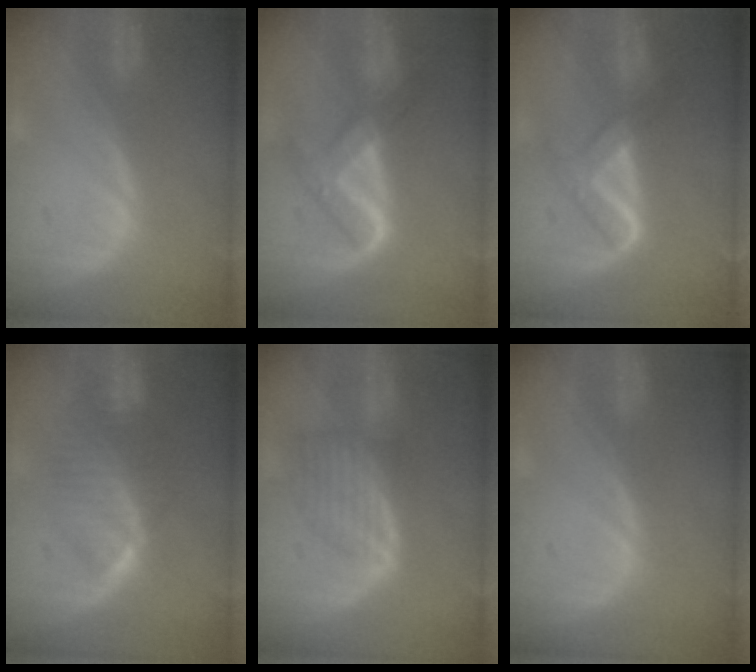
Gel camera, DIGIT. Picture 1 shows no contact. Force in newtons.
{"total": 6.1, "press": 6.1, "slide": 0.2}
{"total": 5.3, "press": 5.2, "slide": 1.1}
{"total": 6.6, "press": 6.5, "slide": 1.0}
{"total": 7.2, "press": 6.5, "slide": 3.1}
{"total": 0.0}